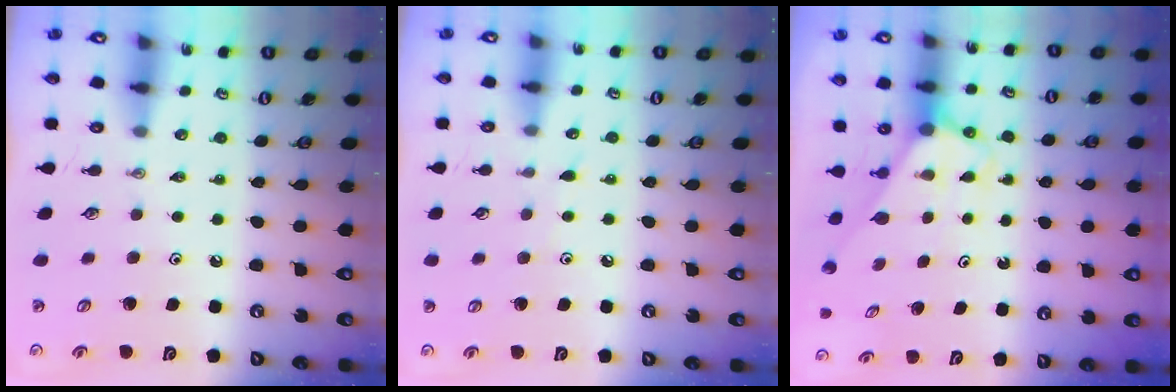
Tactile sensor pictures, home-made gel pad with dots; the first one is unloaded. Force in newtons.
{"total": 4.5, "press": 4.5, "slide": 0.5}
{"total": 2.7, "press": 2.7, "slide": 0.2}